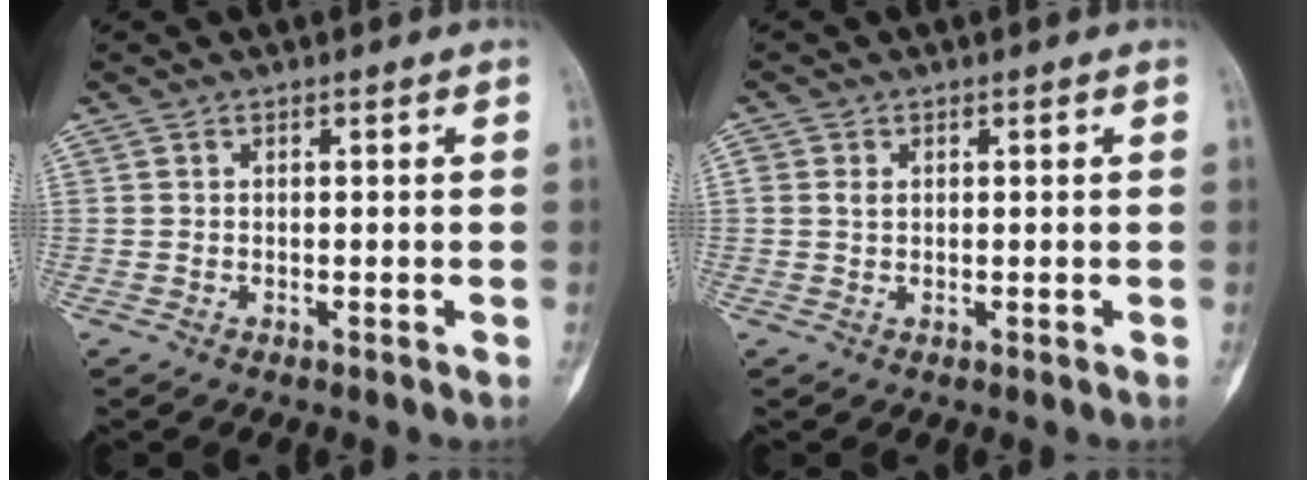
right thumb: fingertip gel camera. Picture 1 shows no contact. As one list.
[{"total": 1.5, "force": [0.4, 1.1, 0.8], "torque": [-0.011, 0.000, 0.007]}]